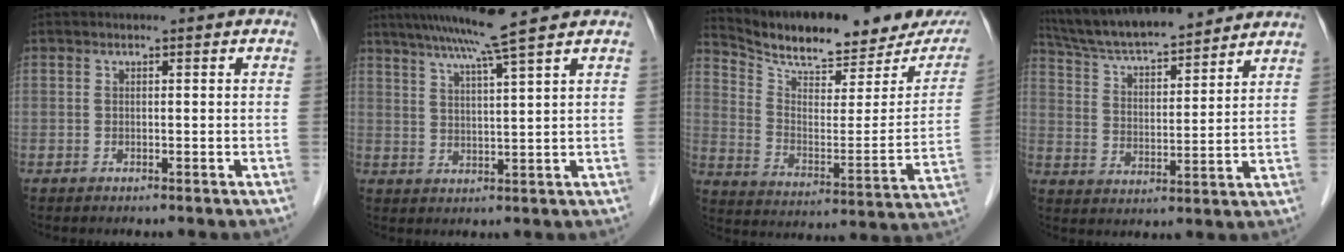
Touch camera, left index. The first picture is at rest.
{"total": 8.0, "force": [6.2, -1.7, 4.8], "torque": [-0.081, 0.004, 0.101]}
{"total": 21.2, "force": [18.9, 4.4, 8.7], "torque": [-0.138, -0.038, 0.267]}
{"total": 18.1, "force": [16.2, 2.7, 7.5], "torque": [-0.127, 0.027, 0.261]}